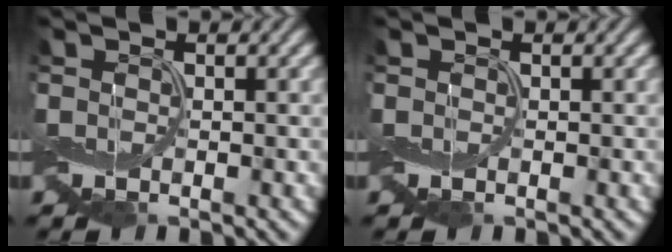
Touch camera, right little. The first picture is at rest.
{"total": 0.0}